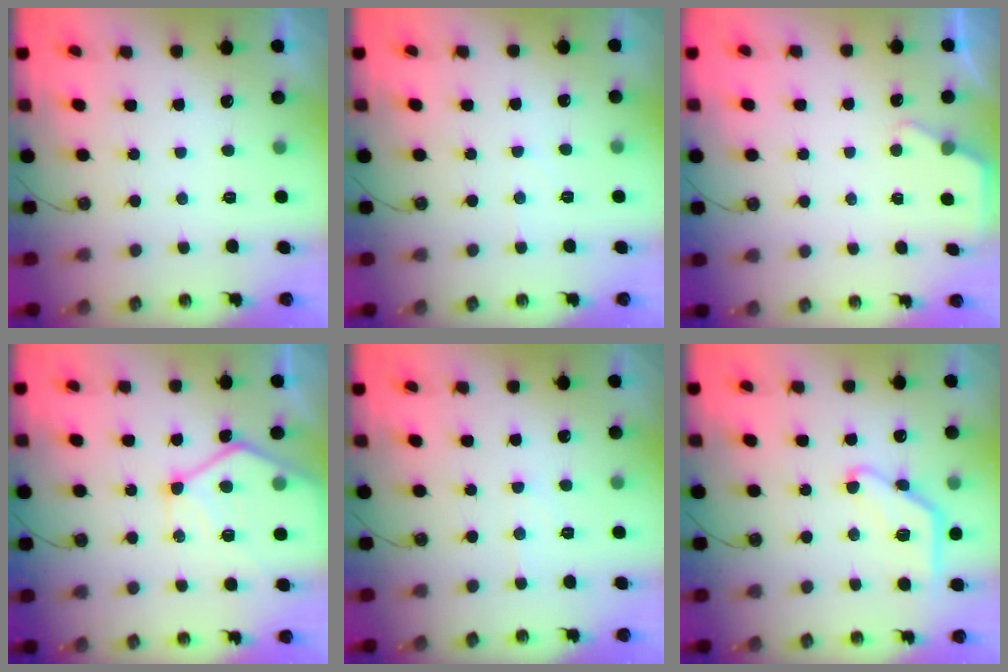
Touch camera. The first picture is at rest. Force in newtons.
{"total": 3.0, "press": 3.0, "slide": 0.6}
{"total": 2.2, "press": 2.2, "slide": 0.3}
{"total": 13.3, "press": 13.2, "slide": 1.1}
{"total": 5.2, "press": 5.2, "slide": 0.5}
{"total": 12.2, "press": 12.1, "slide": 0.7}